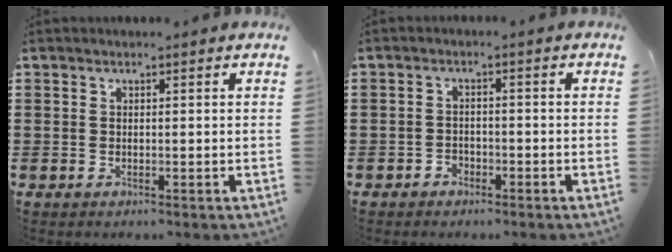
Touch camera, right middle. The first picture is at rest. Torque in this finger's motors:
{"motor_torque": [0.67, 0.51, 0.05, -0.01]}